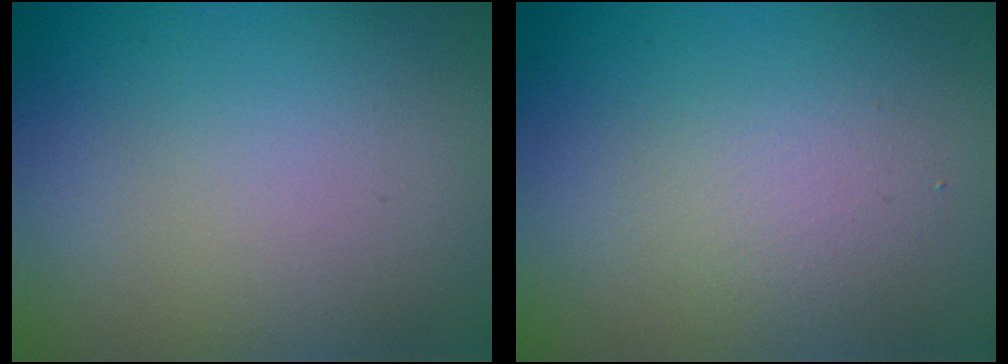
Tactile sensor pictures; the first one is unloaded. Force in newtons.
{"total": 1.9, "press": 1.9, "slide": 0.0}